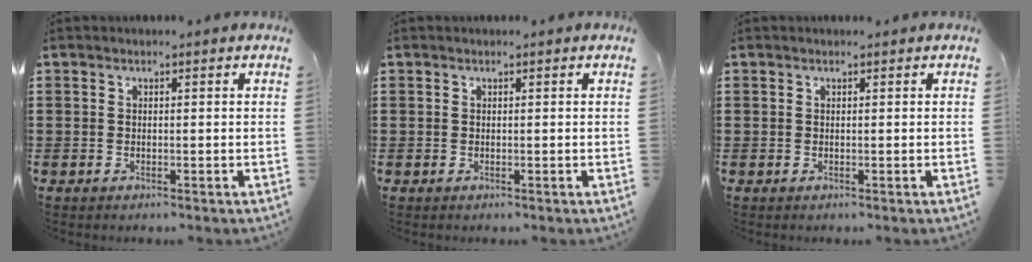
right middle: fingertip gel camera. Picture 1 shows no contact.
{"total": 0.8, "force": [-0.8, -0.2, 0.1], "torque": [0.000, 0.001, -0.016]}
{"total": 0.0}